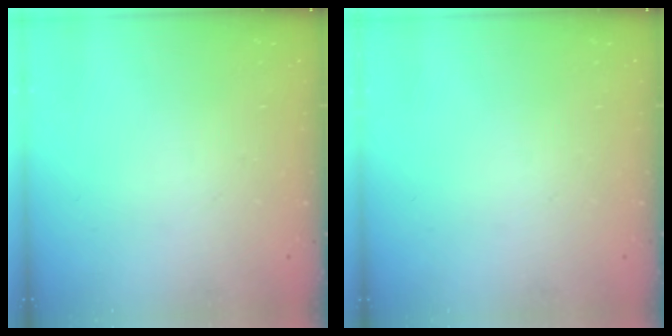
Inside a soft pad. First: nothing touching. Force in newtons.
{"total": 0.0}